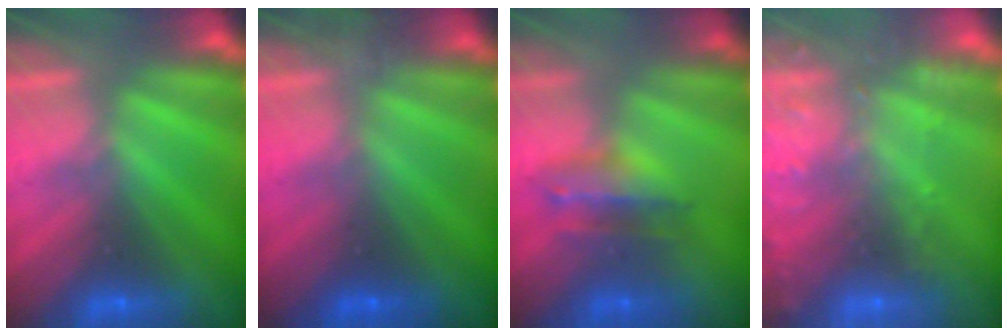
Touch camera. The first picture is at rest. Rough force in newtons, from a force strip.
{"total": 1.6}
{"total": 2.7}
{"total": 7.7}